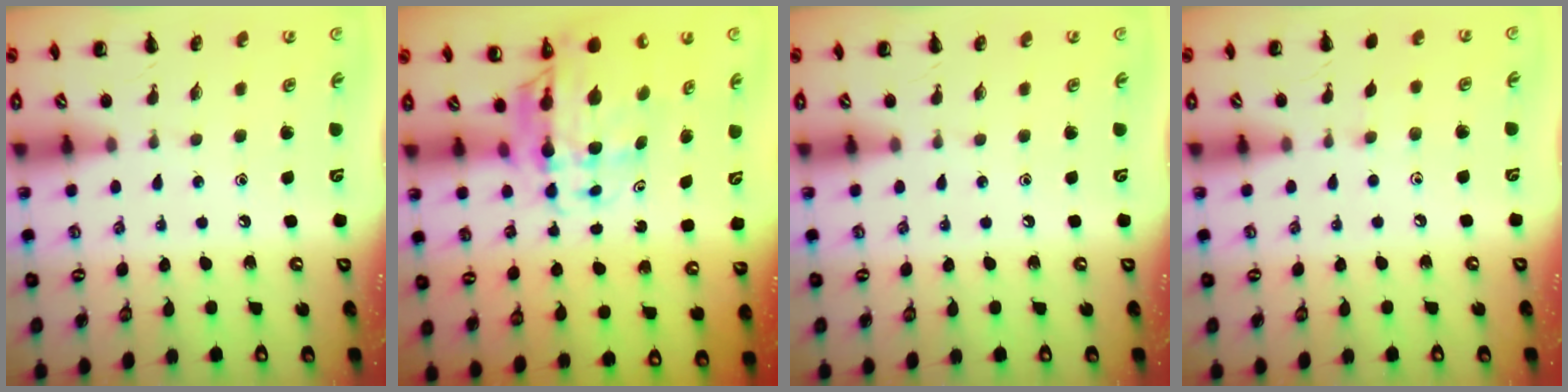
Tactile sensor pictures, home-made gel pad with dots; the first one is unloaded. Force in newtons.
{"total": 9.5, "press": 9.1, "slide": 2.8}
{"total": 0.0}
{"total": 3.8, "press": 3.5, "slide": 1.3}